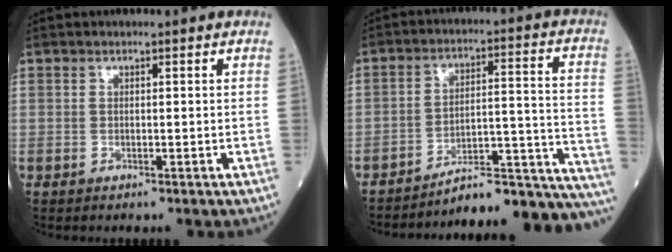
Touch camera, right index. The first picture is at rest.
{"total": 19.7, "force": [-18.9, 0.6, 5.5], "torque": [-0.013, 0.046, -0.258]}